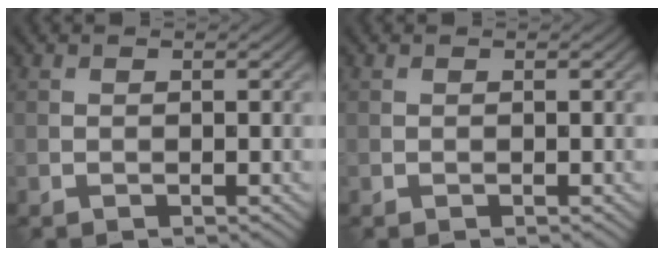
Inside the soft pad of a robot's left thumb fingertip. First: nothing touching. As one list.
[{"total": 0.0}]